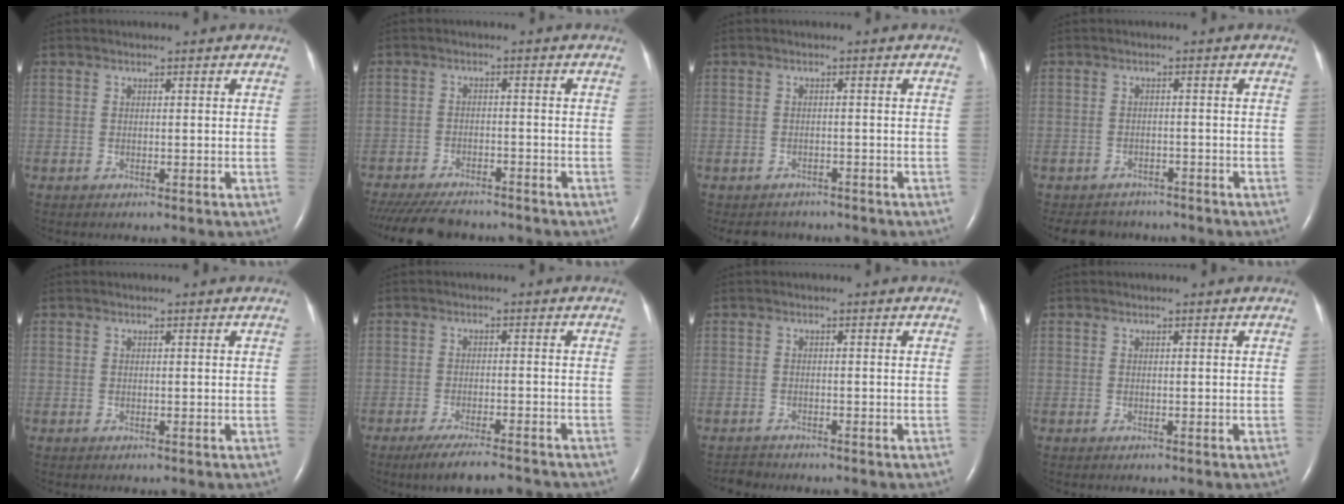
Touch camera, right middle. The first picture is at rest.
{"total": 12.4, "force": [-10.8, 3.5, 5.0], "torque": [-0.102, -0.016, -0.158]}
{"total": 3.6, "force": [-3.3, 1.6, 0.0], "torque": [-0.002, 0.000, -0.045]}
{"total": 6.2, "force": [-5.7, 2.5, 0.4], "torque": [-0.009, 0.001, -0.075]}
{"total": 0.0}
{"total": 8.3, "force": [-7.2, 0.8, 4.0], "torque": [-0.064, -0.016, -0.115]}
{"total": 1.5, "force": [-1.5, 0.2, -0.4], "torque": [0.003, -0.008, -0.025]}
{"total": 0.0}